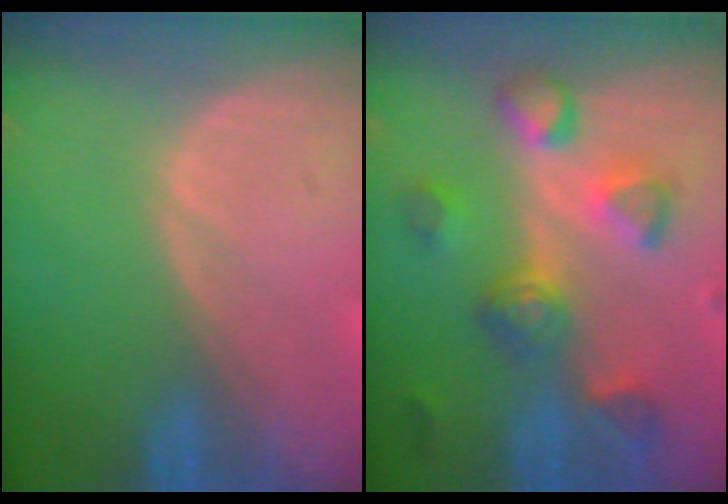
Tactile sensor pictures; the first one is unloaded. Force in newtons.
{"total": 8.1, "press": 7.8, "slide": 2.3}